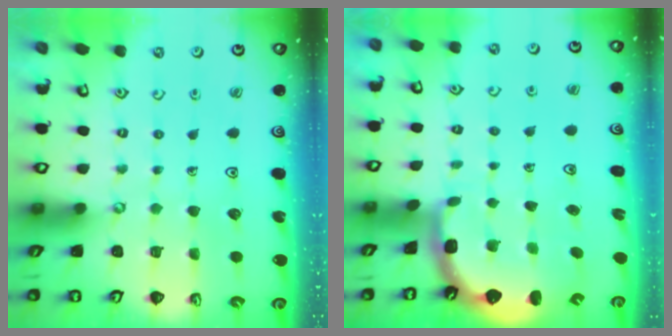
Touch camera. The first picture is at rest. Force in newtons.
{"total": 2.5, "press": 1.7, "slide": 1.8}